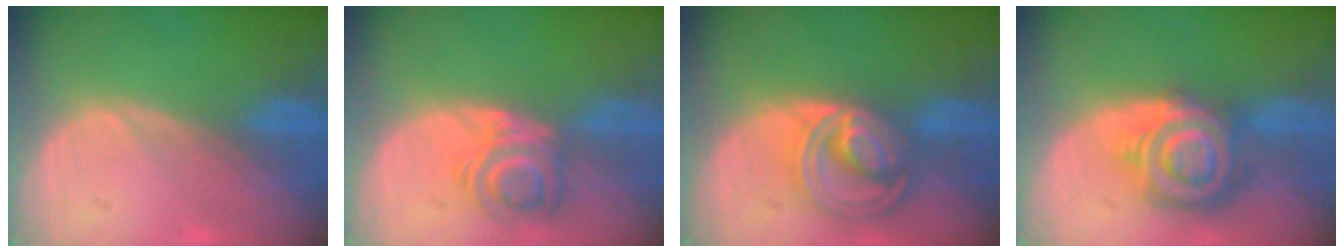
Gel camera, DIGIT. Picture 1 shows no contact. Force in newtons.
{"total": 5.6, "press": 5.3, "slide": 1.8}
{"total": 8.6, "press": 7.3, "slide": 4.4}
{"total": 9.1, "press": 9.0, "slide": 0.5}